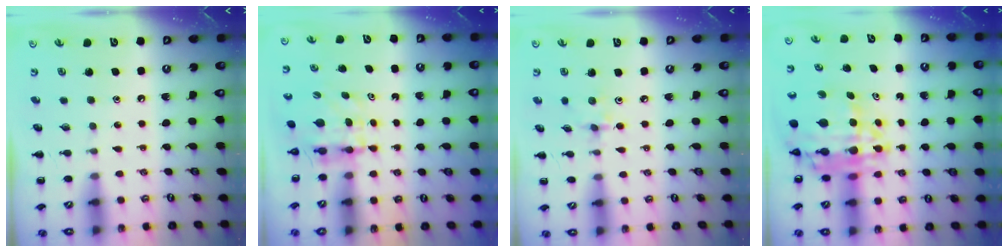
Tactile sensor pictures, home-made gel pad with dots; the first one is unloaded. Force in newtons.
{"total": 4.0, "press": 4.0, "slide": 0.1}
{"total": 2.2, "press": 2.1, "slide": 0.6}
{"total": 14.2, "press": 13.6, "slide": 4.3}